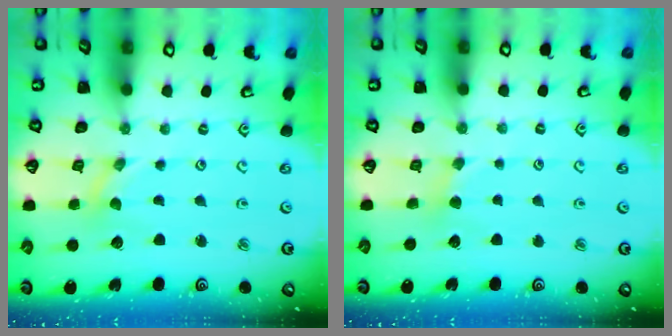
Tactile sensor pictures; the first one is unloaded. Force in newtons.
{"total": 1.8, "press": 1.8, "slide": 0.3}